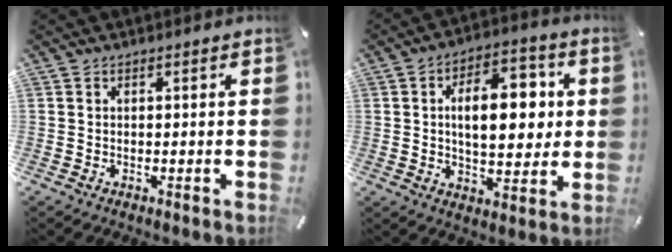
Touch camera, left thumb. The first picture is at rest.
{"total": 15.2, "force": [2.1, 8.5, 12.5], "torque": [-0.167, 0.004, 0.029]}